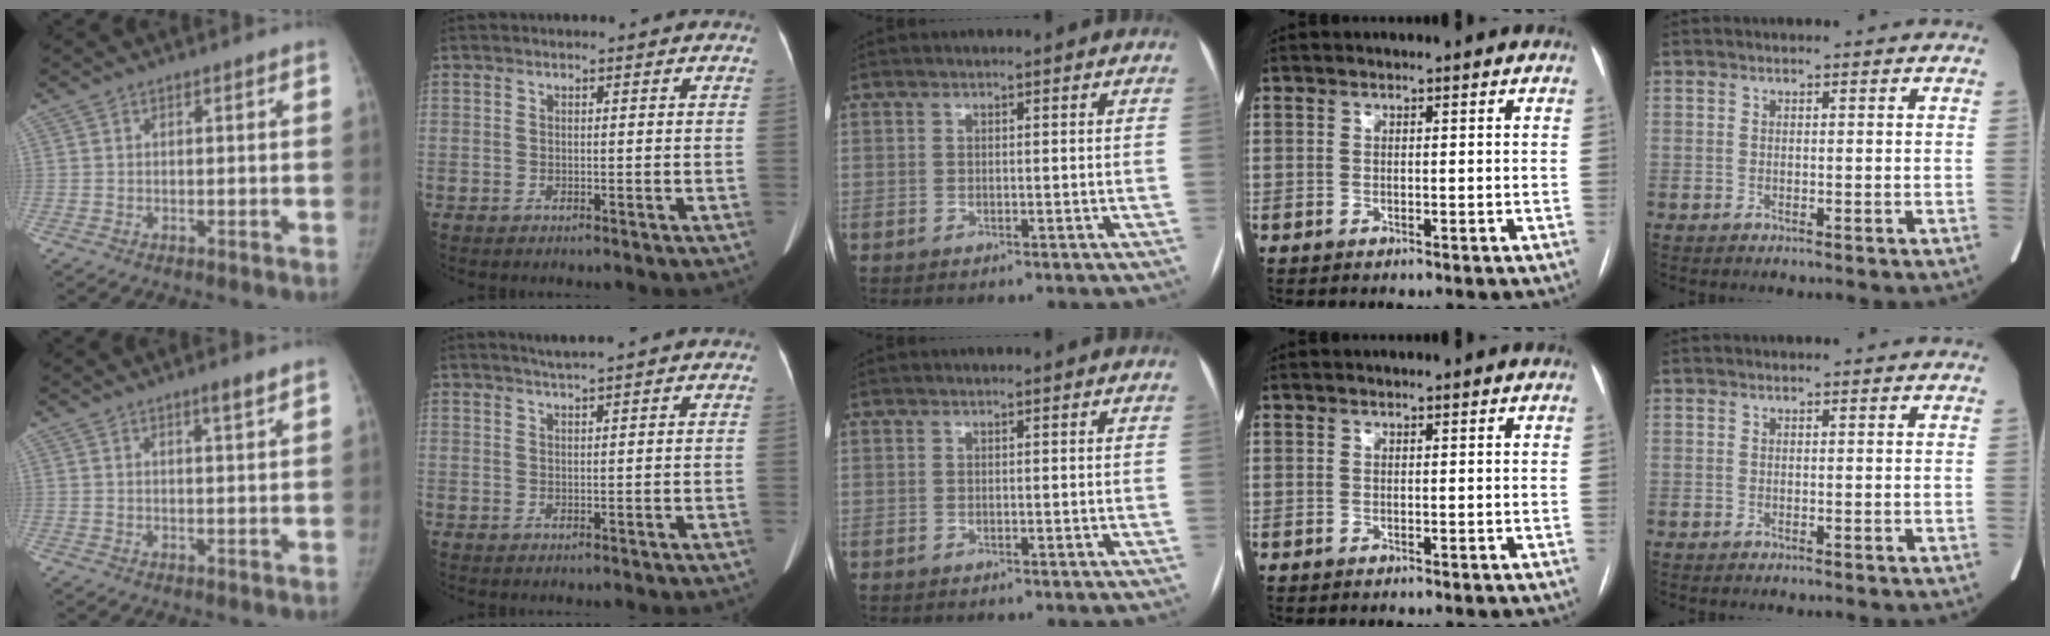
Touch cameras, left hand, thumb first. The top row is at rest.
{"thumb": {"total": 2.4, "force": [1.7, 0.1, 1.7], "torque": [-0.023, -0.013, 0.028]}, "index": {"total": 2.3, "force": [2.0, -0.6, 1.1], "torque": [-0.014, 0.011, 0.036]}}